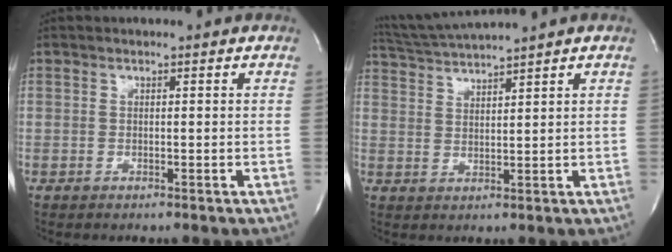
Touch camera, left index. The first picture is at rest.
{"total": 6.6, "force": [6.1, -1.9, 1.9], "torque": [-0.042, 0.006, 0.116]}